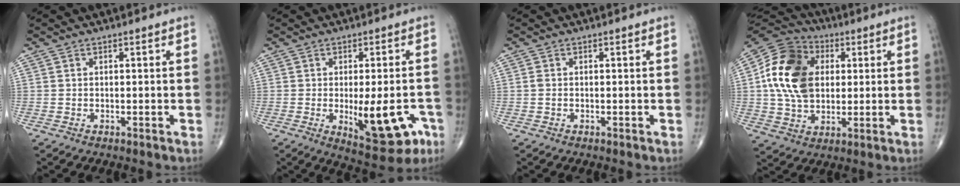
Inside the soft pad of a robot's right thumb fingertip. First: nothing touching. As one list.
[{"total": 12.6, "force": [-3.7, 5.0, 10.9], "torque": [-0.124, -0.001, -0.038]}, {"total": 0.8, "force": [-0.1, 0.5, 0.6], "torque": [-0.016, -0.002, -0.002]}, {"total": 17.6, "force": [2.6, 12.8, 11.9], "torque": [-0.208, 0.010, 0.041]}]